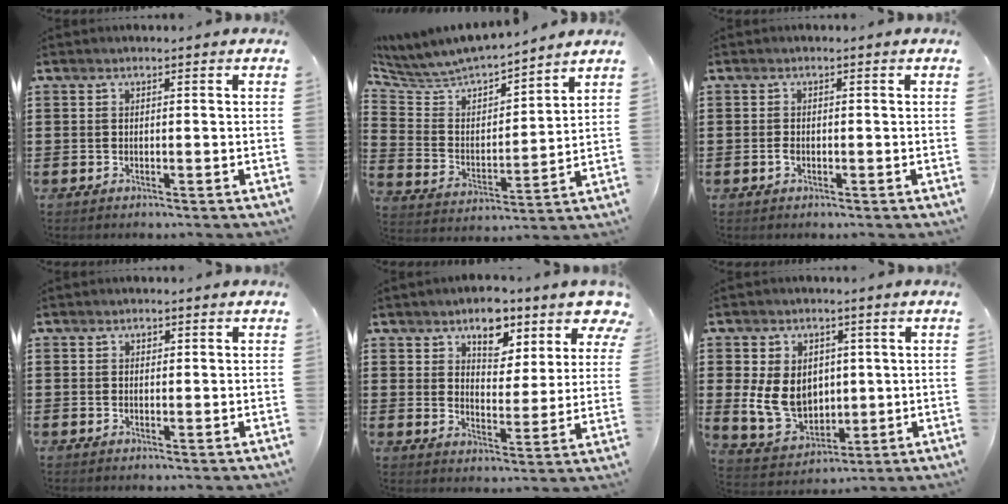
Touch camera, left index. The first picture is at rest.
{"total": 5.3, "force": [5.2, 1.2, 0.5], "torque": [-0.046, -0.044, 0.082]}
{"total": 1.2, "force": [-0.5, 0.7, 0.8], "torque": [-0.025, -0.004, -0.011]}
{"total": 0.7, "force": [0.4, 0.6, 0.2], "torque": [0.003, 0.003, 0.004]}
{"total": 8.0, "force": [6.2, 3.6, 3.5], "torque": [-0.066, -0.024, 0.102]}
{"total": 9.0, "force": [0.5, 7.3, 5.3], "torque": [-0.133, 0.012, 0.009]}